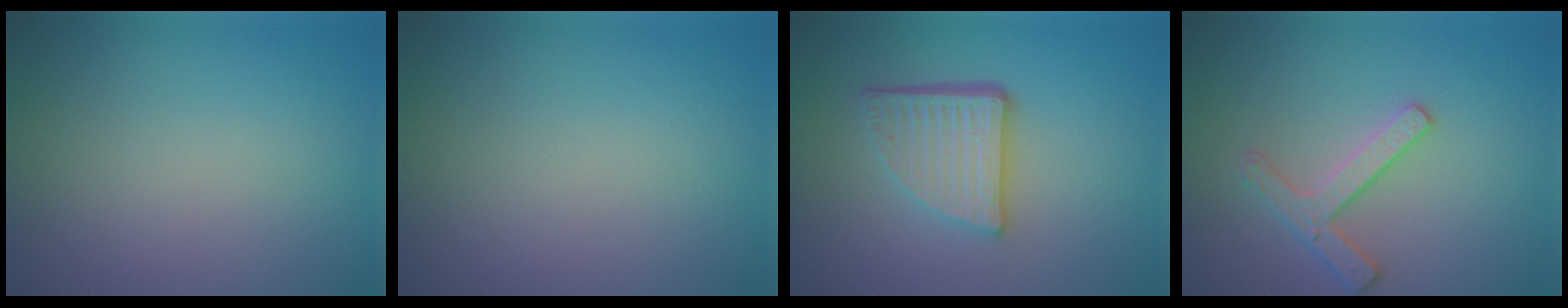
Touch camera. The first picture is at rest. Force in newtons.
{"total": 0.0}
{"total": 5.3, "press": 3.7, "slide": 3.9}
{"total": 2.5, "press": 2.5, "slide": 0.3}